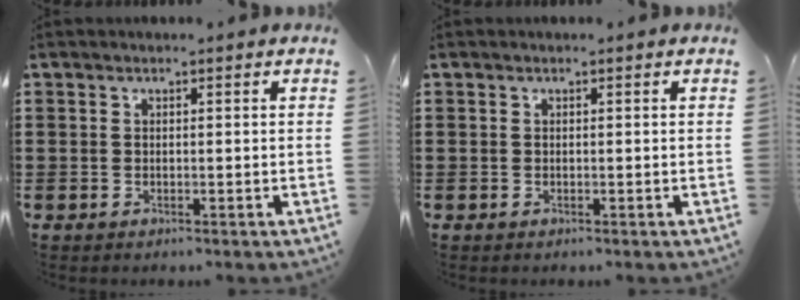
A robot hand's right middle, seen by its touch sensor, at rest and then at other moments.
{"total": 0.0}